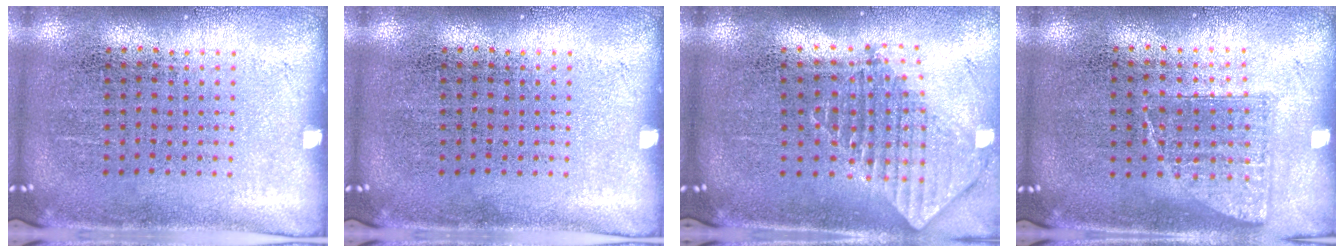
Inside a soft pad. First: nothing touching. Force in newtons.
{"total": 0.0}
{"total": 2.0, "press": 1.5, "slide": 1.3}
{"total": 0.8, "press": 0.7, "slide": 0.3}